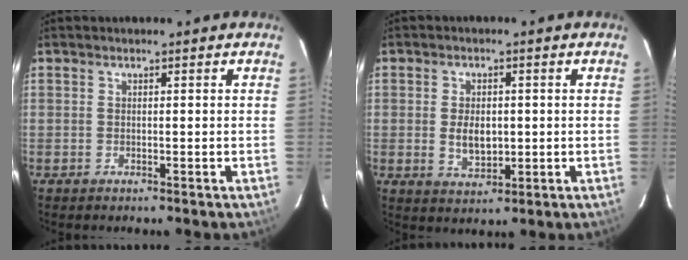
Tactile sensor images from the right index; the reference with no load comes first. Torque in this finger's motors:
{"motor_torque": [0.10, -0.01, 0.37, 0.03]}